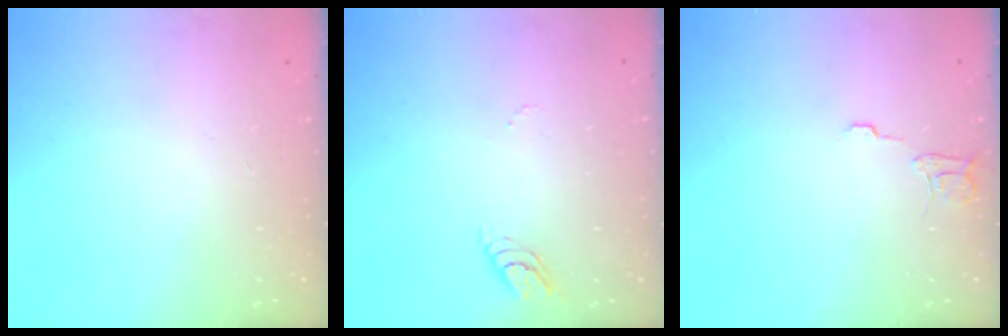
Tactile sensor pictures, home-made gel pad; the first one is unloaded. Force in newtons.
{"total": 3.6, "press": 3.6, "slide": 0.6}
{"total": 5.7, "press": 5.7, "slide": 0.2}